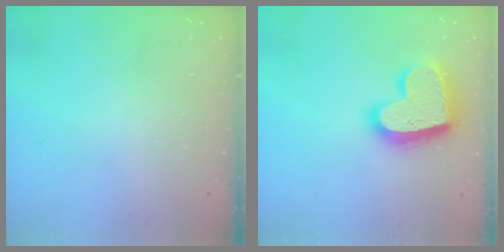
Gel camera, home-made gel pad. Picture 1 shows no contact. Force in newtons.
{"total": 20.4, "press": 20.3, "slide": 1.7}